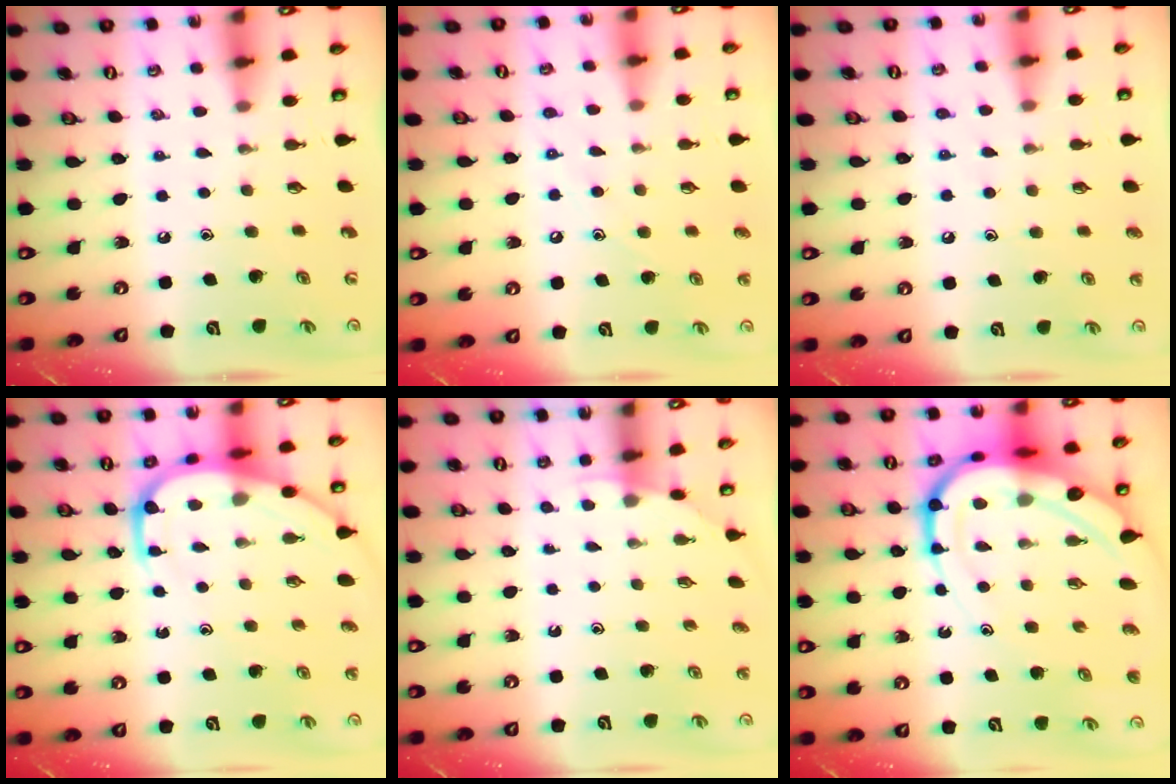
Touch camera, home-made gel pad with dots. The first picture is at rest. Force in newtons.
{"total": 7.4, "press": 7.4, "slide": 0.4}
{"total": 5.4, "press": 5.4, "slide": 0.5}
{"total": 11.8, "press": 11.7, "slide": 1.0}
{"total": 2.5, "press": 2.5, "slide": 0.2}
{"total": 19.2, "press": 19.0, "slide": 2.1}